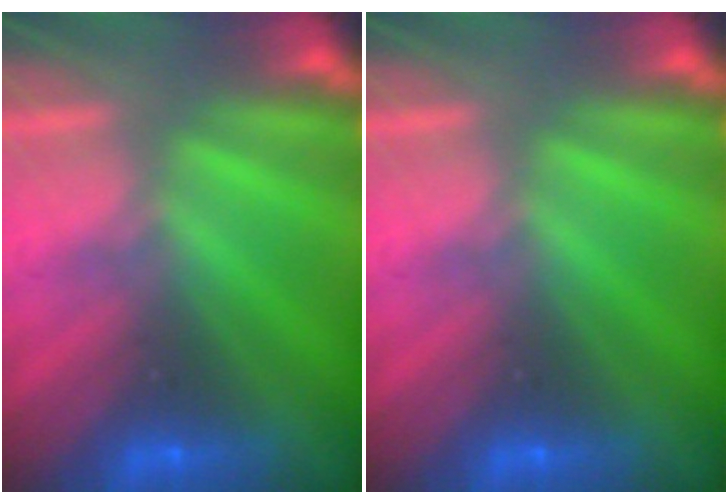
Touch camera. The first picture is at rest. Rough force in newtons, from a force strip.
{"total": 0.0}